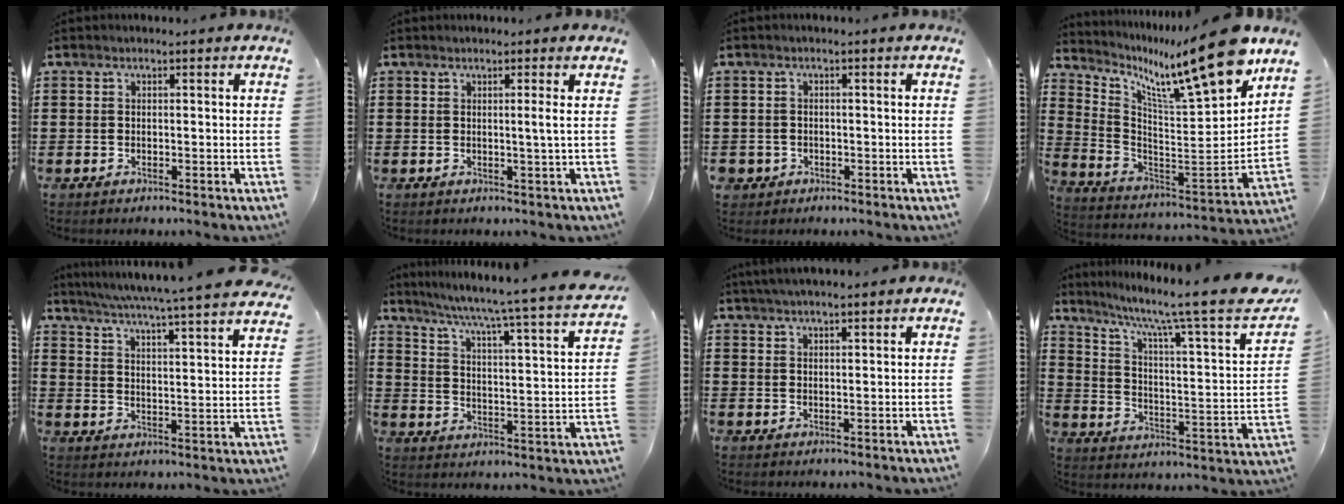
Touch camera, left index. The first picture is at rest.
{"total": 2.6, "force": [0.6, -0.8, 2.4], "torque": [-0.045, -0.010, 0.008]}
{"total": 1.3, "force": [-0.7, 1.1, 0.1], "torque": [-0.008, 0.002, -0.018]}
{"total": 14.1, "force": [10.4, 0.6, 9.5], "torque": [-0.174, -0.089, 0.159]}
{"total": 4.7, "force": [4.2, -1.1, 1.9], "torque": [-0.056, -0.041, 0.063]}
{"total": 5.1, "force": [4.0, -1.0, 3.0], "torque": [-0.076, -0.048, 0.054]}
{"total": 2.7, "force": [2.4, 0.3, 1.3], "torque": [-0.029, 0.007, 0.045]}
{"total": 9.9, "force": [7.4, 0.4, 6.6], "torque": [-0.136, -0.057, 0.109]}